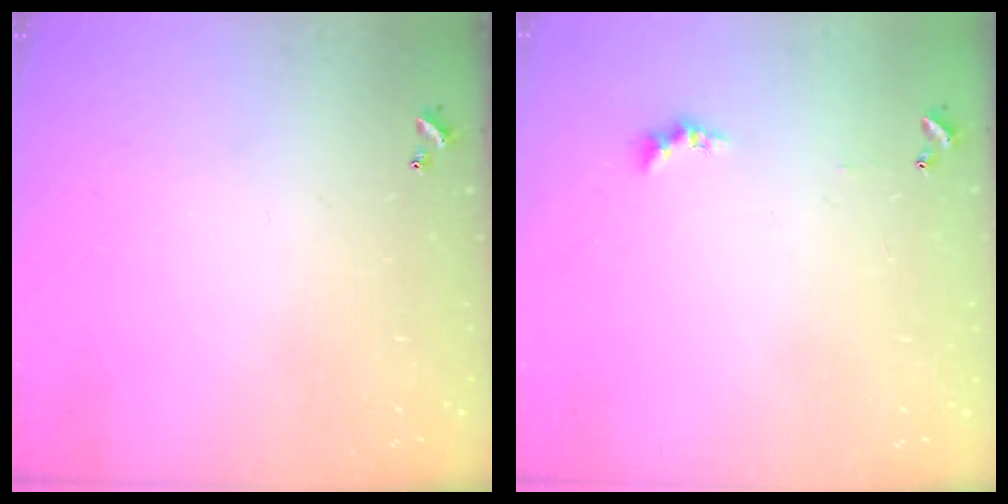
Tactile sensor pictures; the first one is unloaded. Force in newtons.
{"total": 0.6, "press": 0.4, "slide": 0.5}